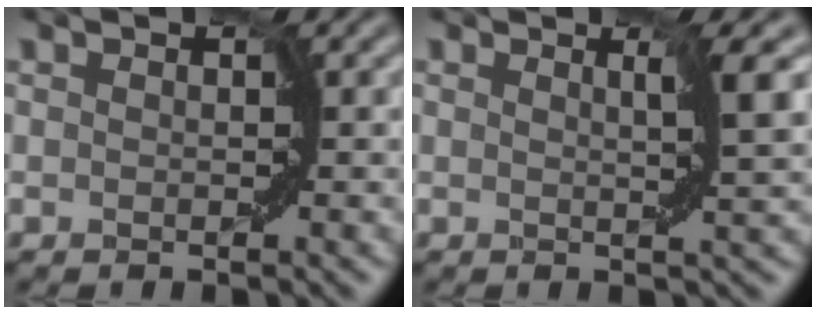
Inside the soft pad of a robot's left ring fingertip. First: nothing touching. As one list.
[{"total": 2.1, "force": [0.6, -0.3, 2.0], "torque": [-0.040, -0.002, 0.011]}]